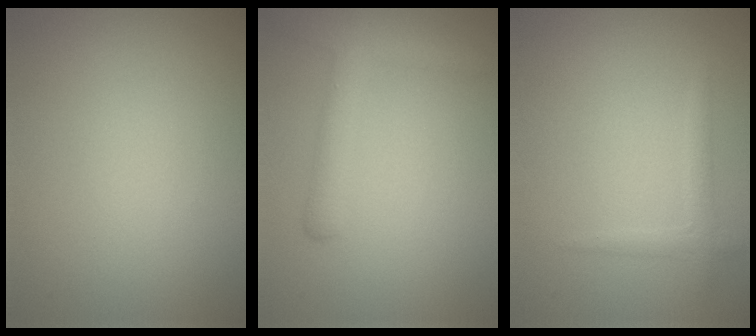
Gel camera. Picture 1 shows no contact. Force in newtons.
{"total": 3.0, "press": 3.0, "slide": 0.2}
{"total": 1.3, "press": 1.3, "slide": 0.0}